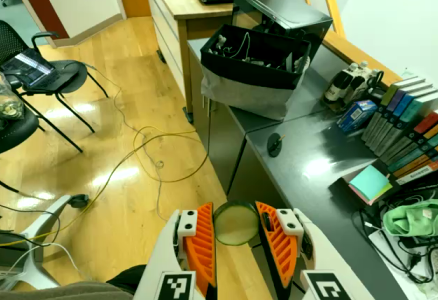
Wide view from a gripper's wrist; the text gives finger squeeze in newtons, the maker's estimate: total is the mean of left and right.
{"total": 9.2, "left": 9.1, "right": 9.3}